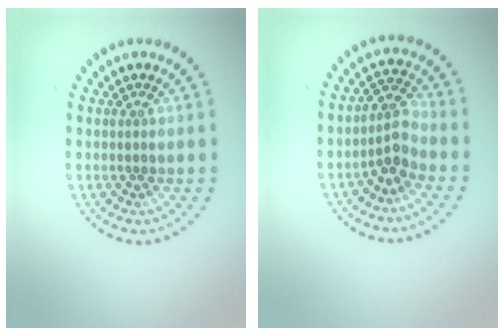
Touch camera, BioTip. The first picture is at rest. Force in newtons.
{"total": 2.5, "press": 1.9, "slide": 1.6}